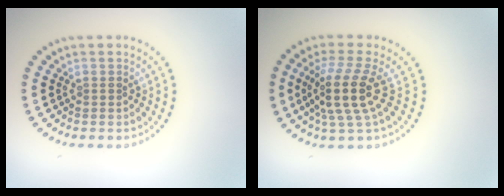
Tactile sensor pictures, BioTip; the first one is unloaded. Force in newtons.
{"total": 4.6, "press": 3.5, "slide": 3.0}